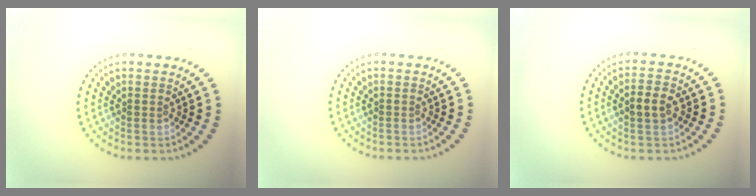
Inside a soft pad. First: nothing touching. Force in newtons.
{"total": 0.0}
{"total": 2.4, "press": 2.3, "slide": 0.3}